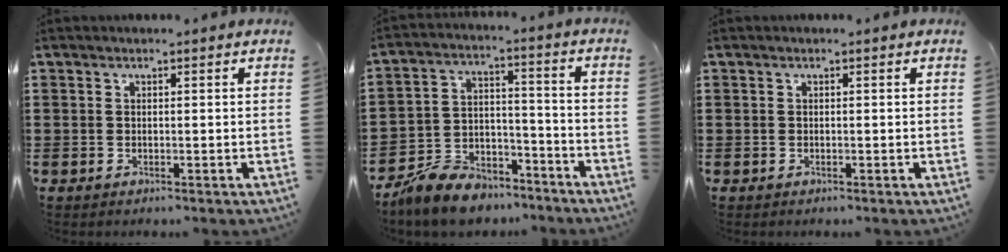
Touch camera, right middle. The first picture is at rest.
{"total": 9.0, "force": [-8.3, 3.0, 1.7], "torque": [-0.035, 0.033, -0.161]}
{"total": 0.0}